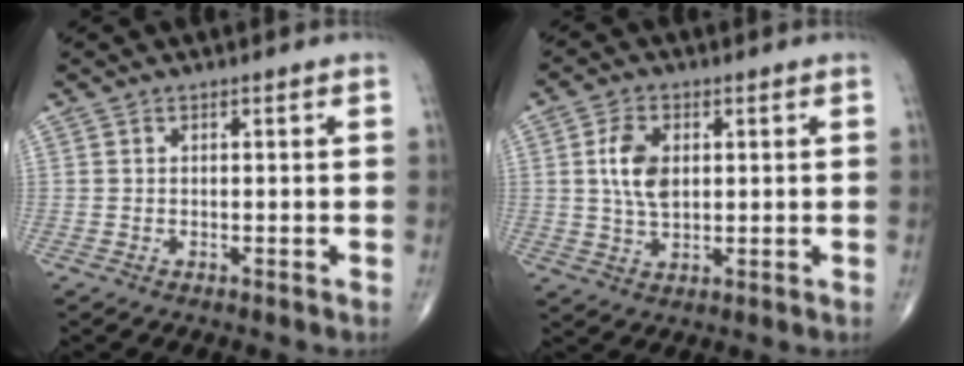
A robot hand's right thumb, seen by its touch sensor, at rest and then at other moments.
{"total": 7.0, "force": [1.2, 4.2, 5.5], "torque": [-0.099, -0.004, 0.022]}